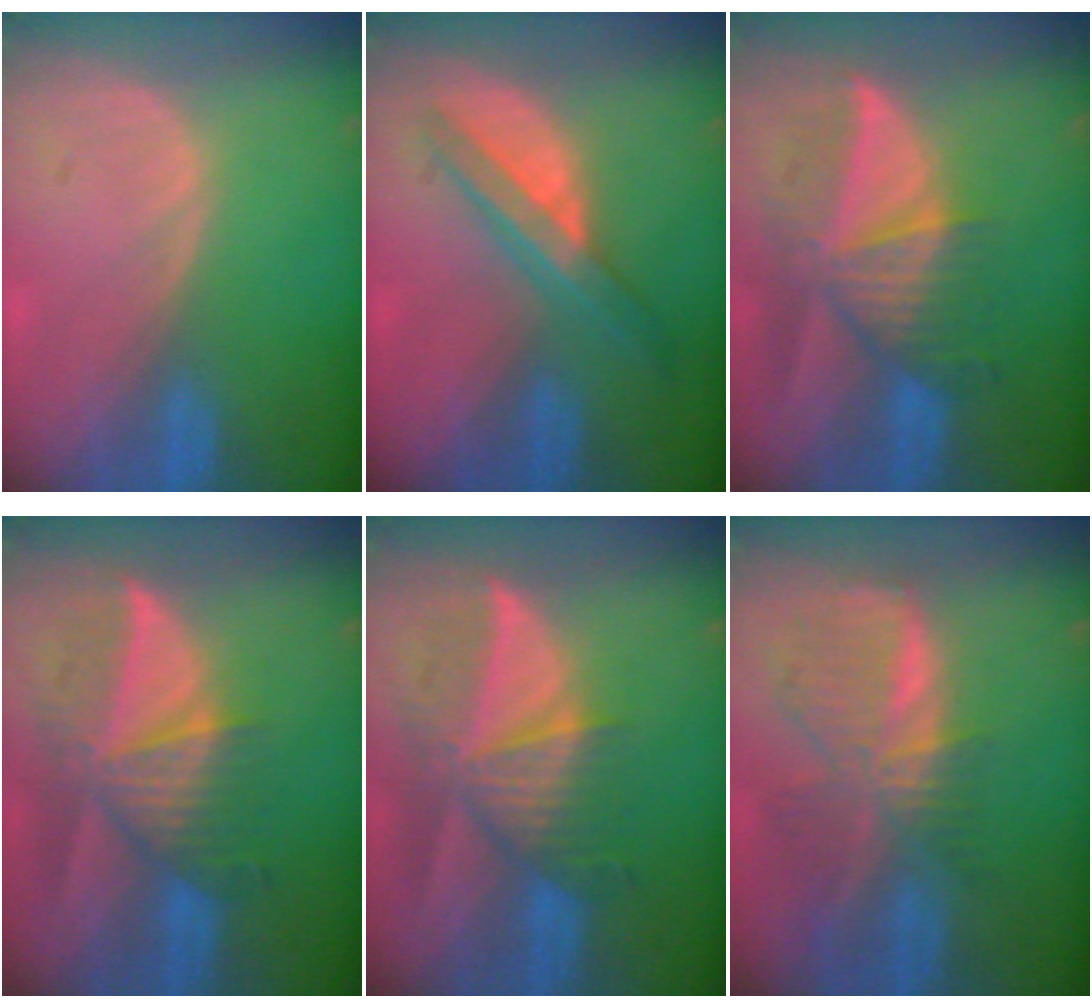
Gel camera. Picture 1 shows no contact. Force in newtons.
{"total": 7.0, "press": 5.9, "slide": 3.7}
{"total": 9.2, "press": 8.3, "slide": 4.0}
{"total": 9.5, "press": 8.5, "slide": 4.3}
{"total": 9.5, "press": 8.5, "slide": 4.3}
{"total": 8.9, "press": 7.8, "slide": 4.4}